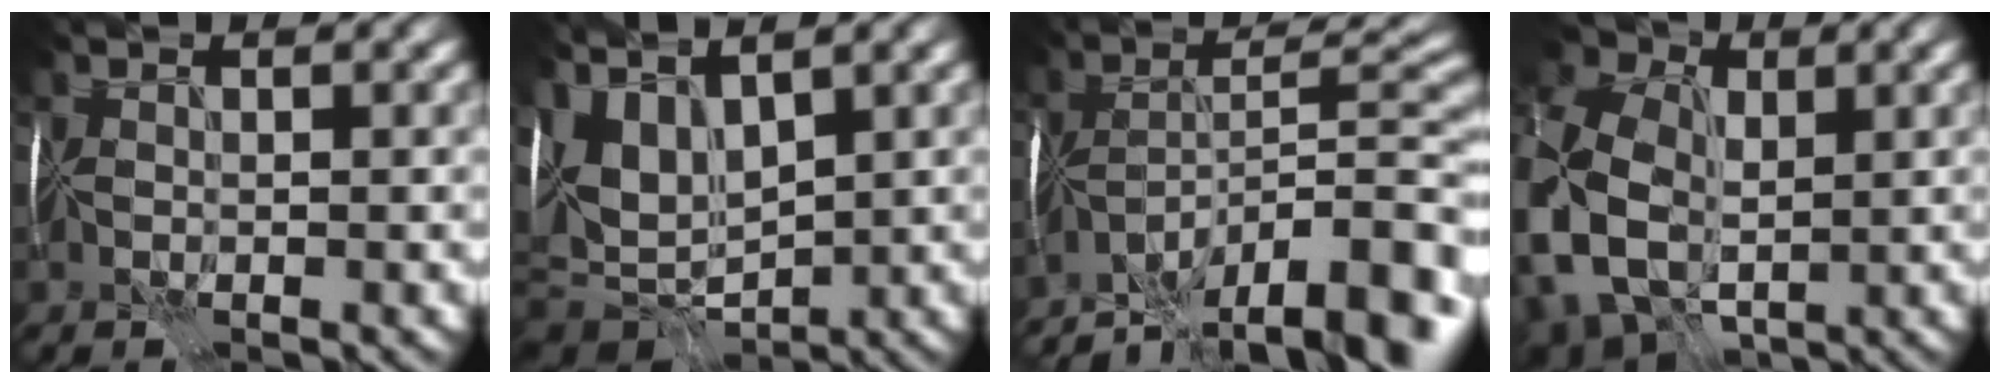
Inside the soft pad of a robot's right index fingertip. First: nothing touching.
{"total": 7.9, "force": [1.3, 4.4, 6.5], "torque": [-0.133, -0.003, 0.037]}
{"total": 13.9, "force": [-10.8, 2.8, 8.4], "torque": [-0.132, 0.007, -0.167]}
{"total": 14.9, "force": [-1.8, 11.7, 9.0], "torque": [-0.210, -0.005, -0.055]}